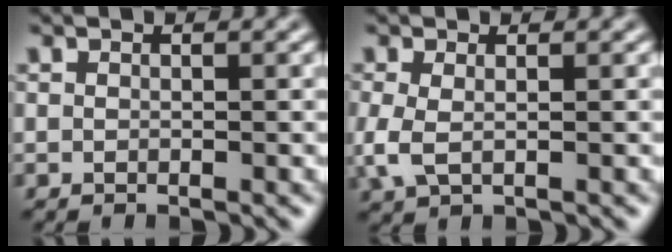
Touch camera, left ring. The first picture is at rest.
{"total": 2.6, "force": [-0.2, 1.4, 2.2], "torque": [-0.061, -0.004, -0.003]}